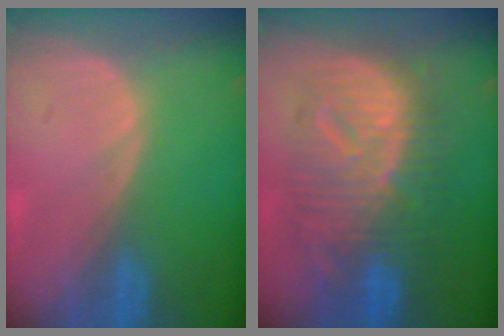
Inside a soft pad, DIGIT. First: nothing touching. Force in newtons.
{"total": 12.5, "press": 12.4, "slide": 1.1}